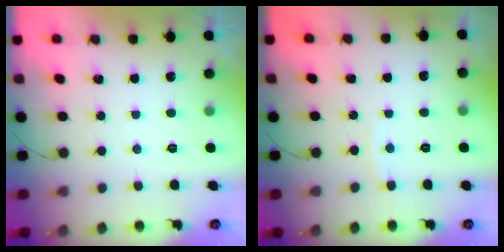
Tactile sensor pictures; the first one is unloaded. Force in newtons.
{"total": 3.3, "press": 3.3, "slide": 0.5}